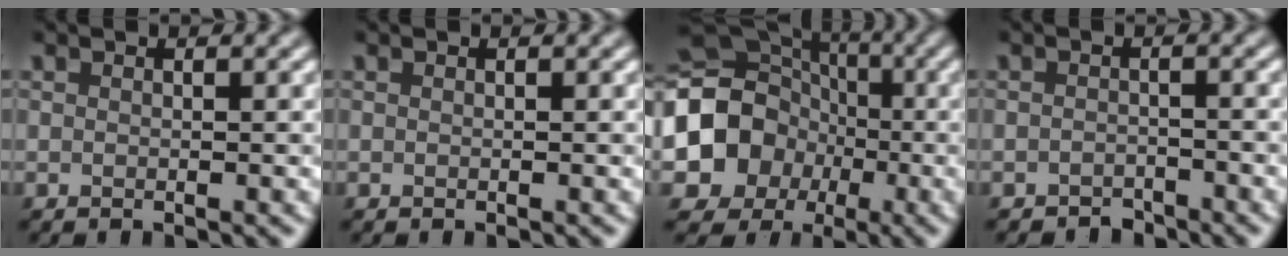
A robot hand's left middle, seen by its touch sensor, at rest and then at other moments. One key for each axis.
{"total": 0.0}
{"total": 11.0, "fx": -1.9, "fy": 9.6, "fz": 5.1, "tx": -0.085, "ty": -0.017, "tz": -0.054}
{"total": 1.3, "fx": -1.2, "fy": 0.5, "fz": 0.0, "tx": 0.004, "ty": 0.003, "tz": -0.023}